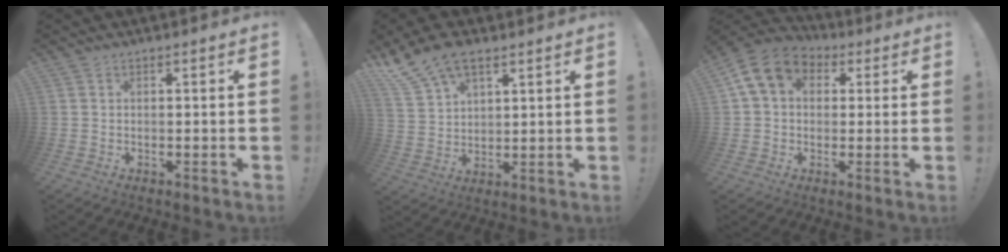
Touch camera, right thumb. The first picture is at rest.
{"total": 10.9, "force": [7.4, 5.5, 5.8], "torque": [-0.115, -0.031, 0.146]}
{"total": 11.9, "force": [3.7, 9.0, 6.9], "torque": [-0.105, 0.001, 0.078]}